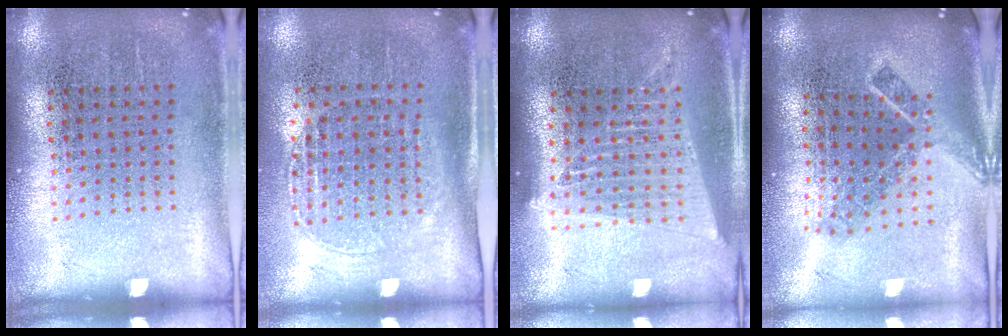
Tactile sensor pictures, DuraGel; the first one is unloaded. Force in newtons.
{"total": 1.4, "press": 1.2, "slide": 0.8}
{"total": 1.7, "press": 1.6, "slide": 0.7}
{"total": 2.1, "press": 1.5, "slide": 1.5}